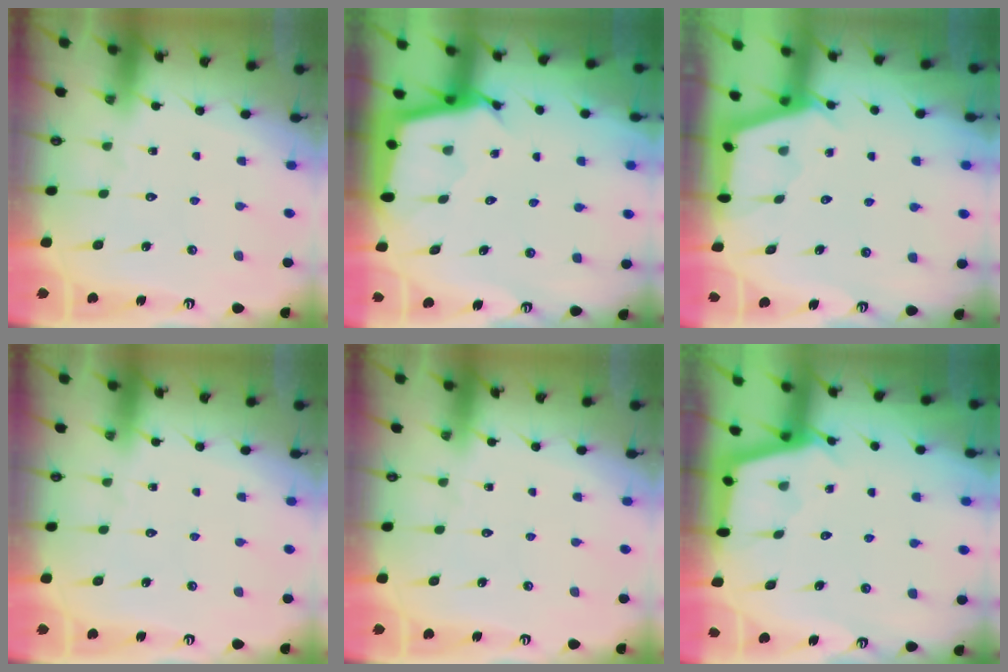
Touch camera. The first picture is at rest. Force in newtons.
{"total": 2.6, "press": 2.6, "slide": 0.2}
{"total": 2.9, "press": 2.9, "slide": 0.3}
{"total": 0.0}
{"total": 0.0}
{"total": 2.9, "press": 2.9, "slide": 0.3}